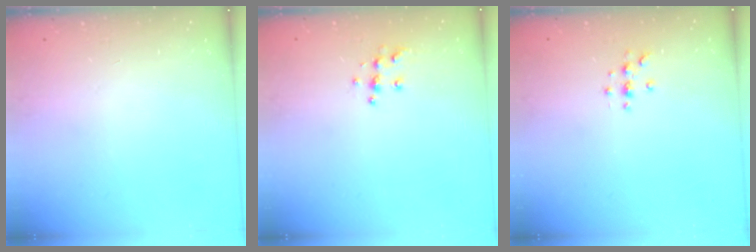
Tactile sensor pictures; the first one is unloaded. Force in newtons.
{"total": 5.9, "press": 5.9, "slide": 0.2}
{"total": 3.0, "press": 3.0, "slide": 0.4}